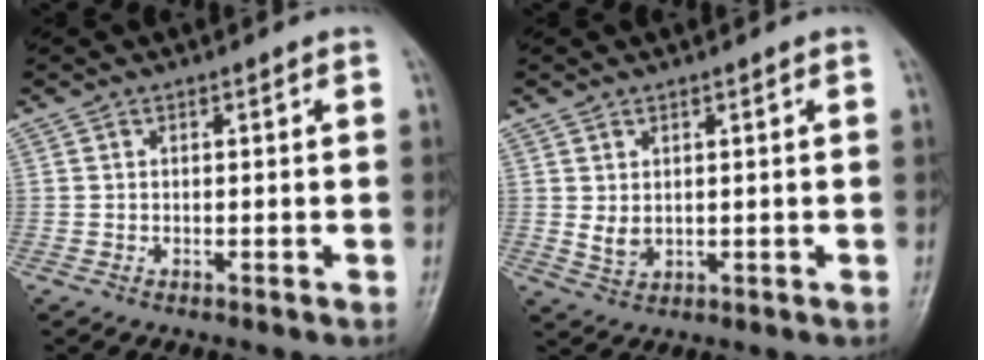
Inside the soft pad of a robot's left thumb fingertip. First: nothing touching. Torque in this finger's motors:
{"motor_torque": [0.55, 0.27, 0.57, 0.10, 0.00]}